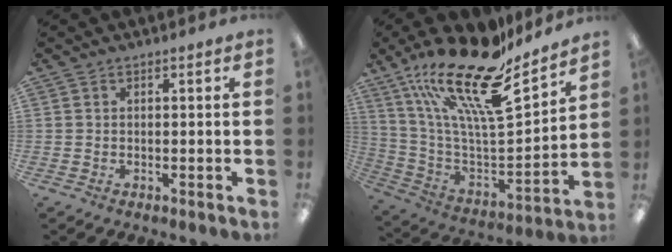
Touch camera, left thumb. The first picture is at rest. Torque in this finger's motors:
{"motor_torque": [0.53, 0.63, 1.73, -1.05, 0.21]}